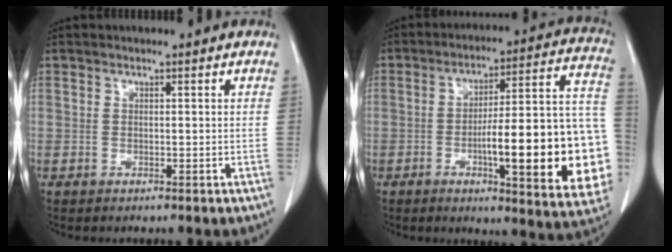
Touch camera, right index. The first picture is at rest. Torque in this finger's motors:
{"motor_torque": [2.14, 0.00, 0.63, 0.21]}